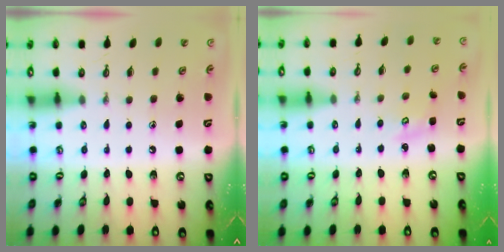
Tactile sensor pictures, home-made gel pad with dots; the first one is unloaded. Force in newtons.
{"total": 2.5, "press": 2.5, "slide": 0.3}